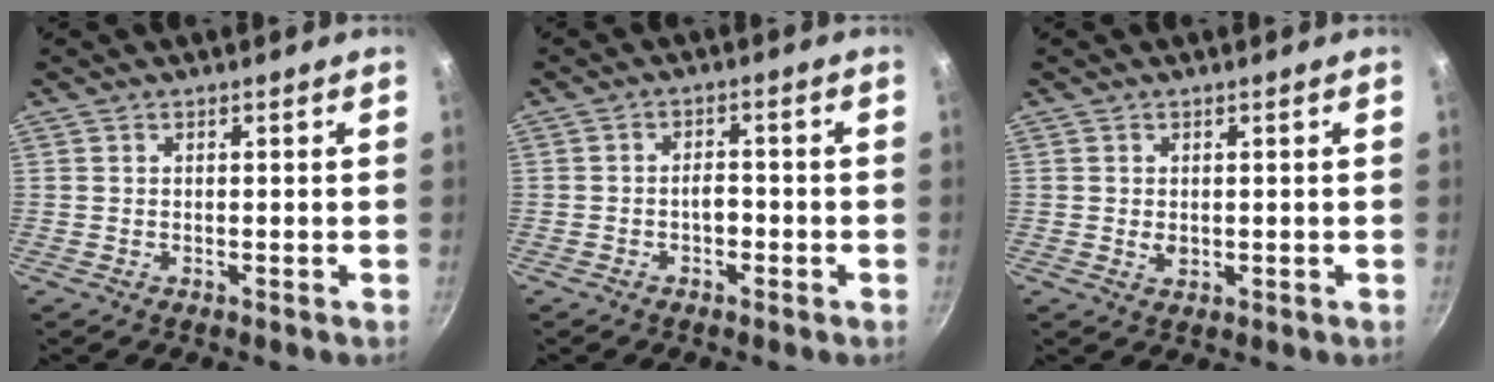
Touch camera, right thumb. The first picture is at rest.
{"total": 2.8, "force": [-1.2, 1.9, 1.7], "torque": [-0.011, 0.018, -0.019]}
{"total": 1.8, "force": [0.0, 1.4, 1.1], "torque": [-0.017, -0.004, 0.001]}